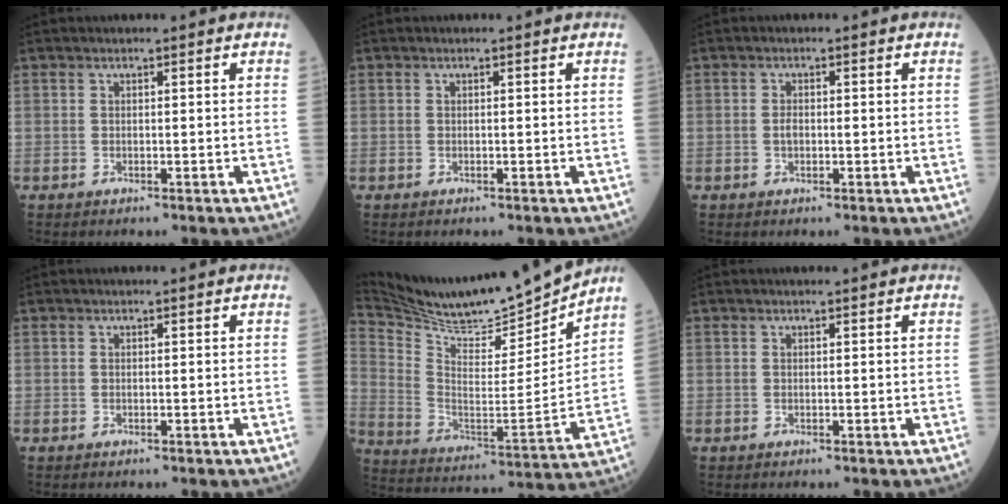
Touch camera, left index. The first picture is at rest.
{"total": 0.0}
{"total": 1.3, "force": [-0.1, 0.6, 1.2], "torque": [-0.023, 0.003, -0.002]}
{"total": 0.7, "force": [0.7, -0.1, 0.2], "torque": [-0.002, 0.004, 0.011]}
{"total": 19.6, "force": [18.6, 0.3, 6.1], "torque": [-0.131, -0.054, 0.303]}
{"total": 1.6, "force": [1.6, 0.0, 0.5], "torque": [-0.003, 0.010, 0.023]}